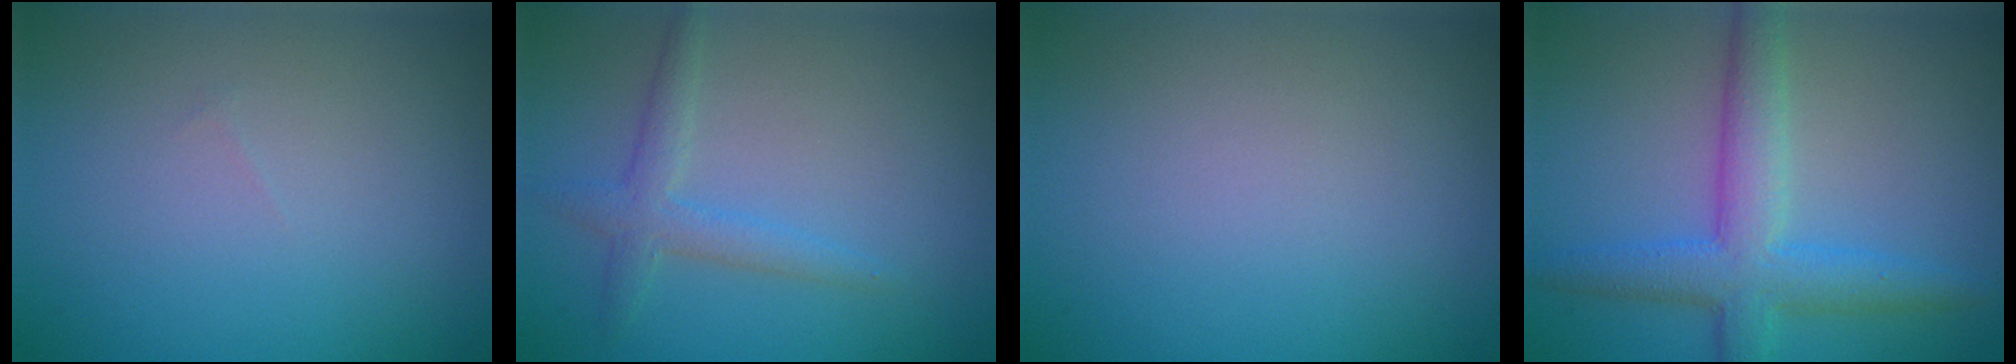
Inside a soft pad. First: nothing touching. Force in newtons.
{"total": 2.3, "press": 2.3, "slide": 0.1}
{"total": 0.0}
{"total": 5.3, "press": 5.3, "slide": 0.1}